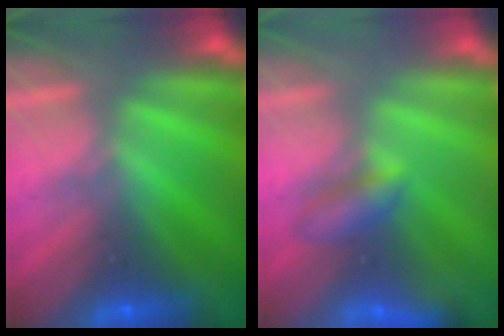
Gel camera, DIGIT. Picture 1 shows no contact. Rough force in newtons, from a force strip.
{"total": 2.1}